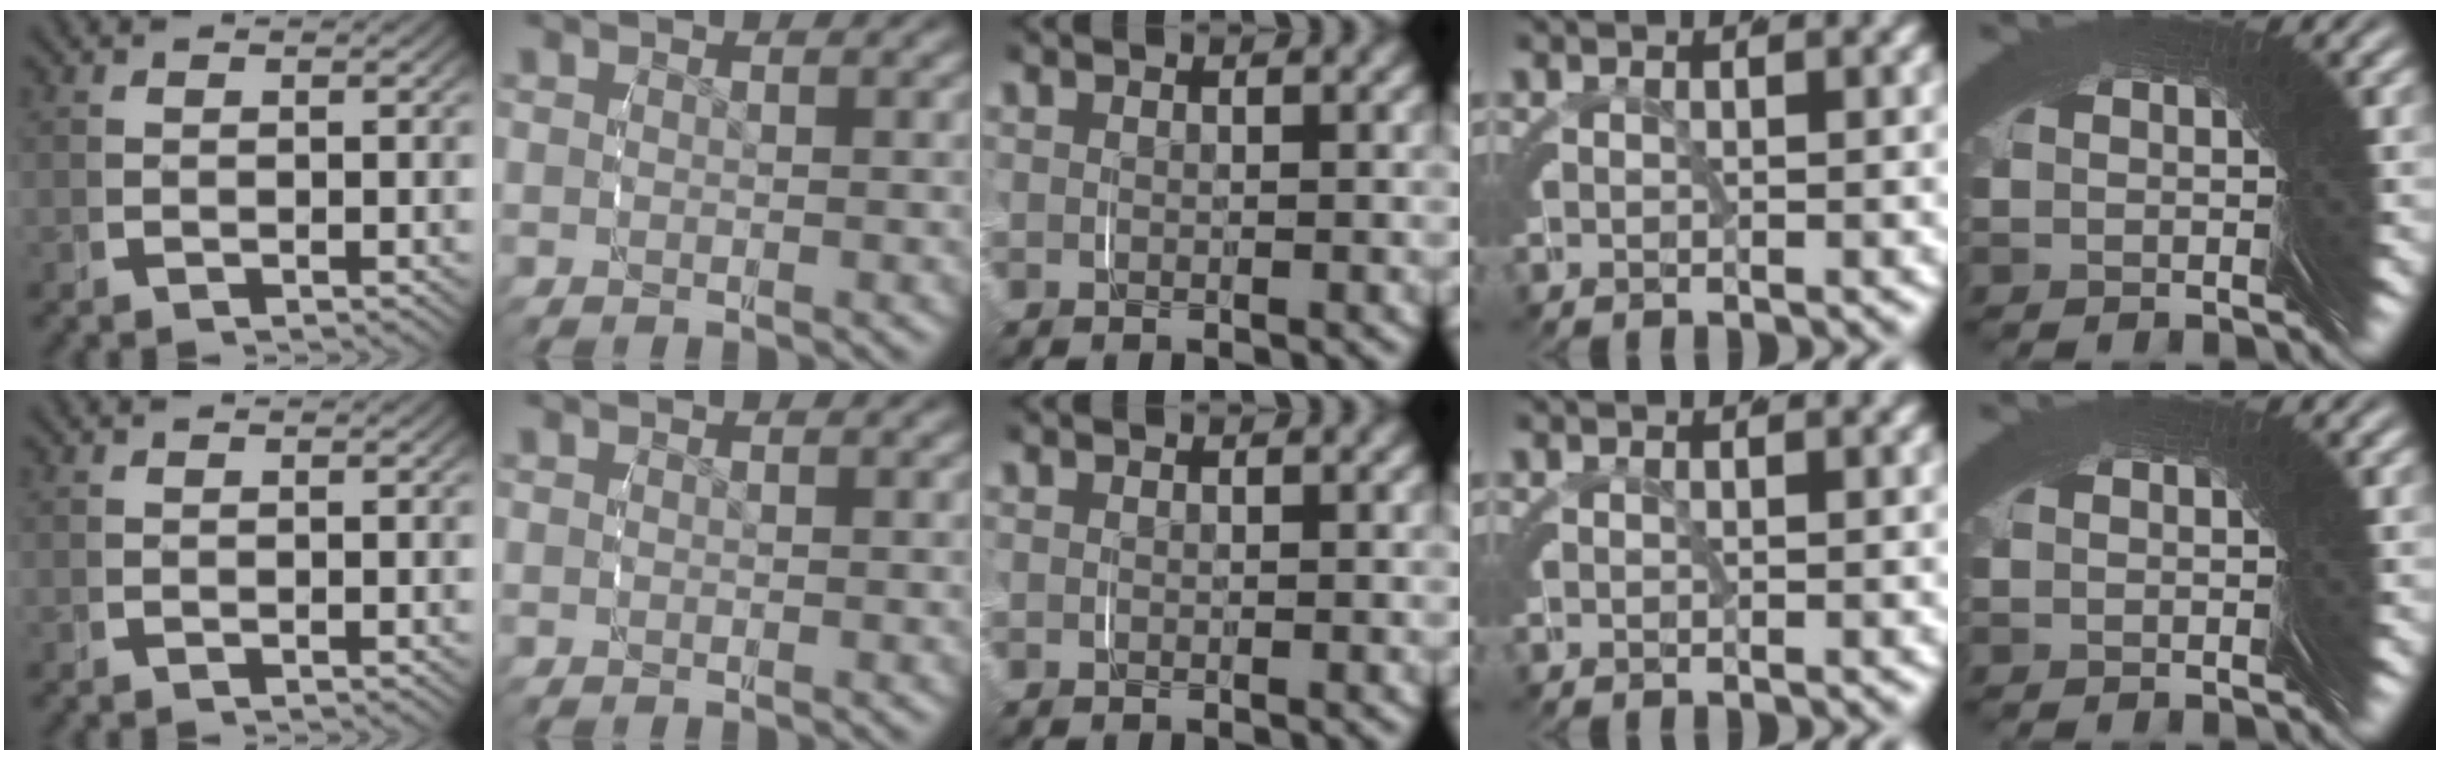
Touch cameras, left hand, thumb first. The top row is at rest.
{}